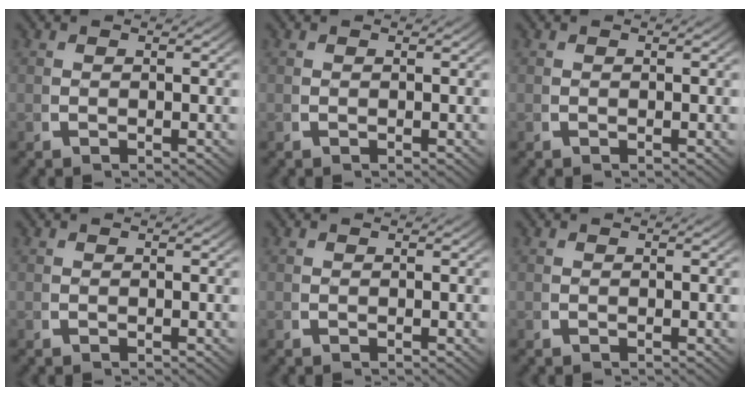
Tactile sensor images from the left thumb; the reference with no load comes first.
{"total": 0.0}
{"total": 0.0}
{"total": 0.0}
{"total": 0.0}
{"total": 0.0}